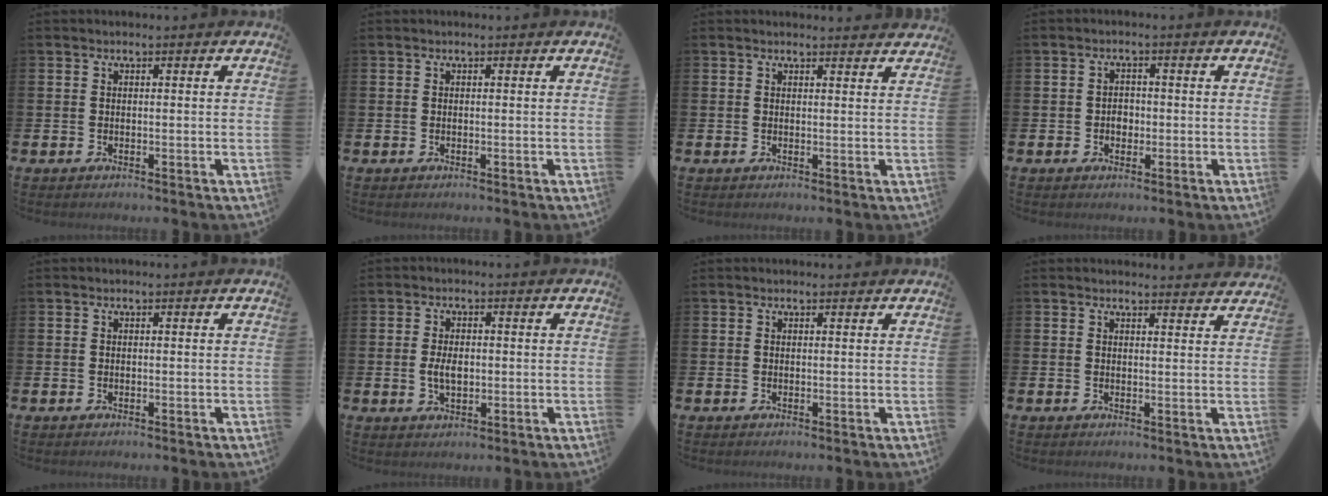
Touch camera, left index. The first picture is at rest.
{"total": 0.0}
{"total": 1.4, "force": [1.4, 0.1, -0.1], "torque": [0.011, -0.009, 0.023]}
{"total": 2.0, "force": [-0.4, 1.7, 1.1], "torque": [-0.002, -0.001, -0.015]}
{"total": 0.0}
{"total": 3.4, "force": [0.0, 2.0, 2.8], "torque": [-0.042, 0.002, -0.004]}
{"total": 0.0}
{"total": 2.2, "force": [2.2, 0.3, -0.1], "torque": [0.010, -0.015, 0.037]}